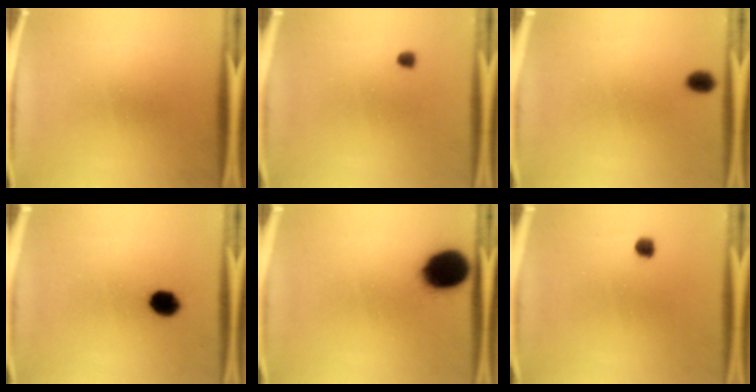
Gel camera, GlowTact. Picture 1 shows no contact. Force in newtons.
{"total": 1.0}
{"total": 1.7}
{"total": 6.6}
{"total": 14.1}
{"total": 1.8}